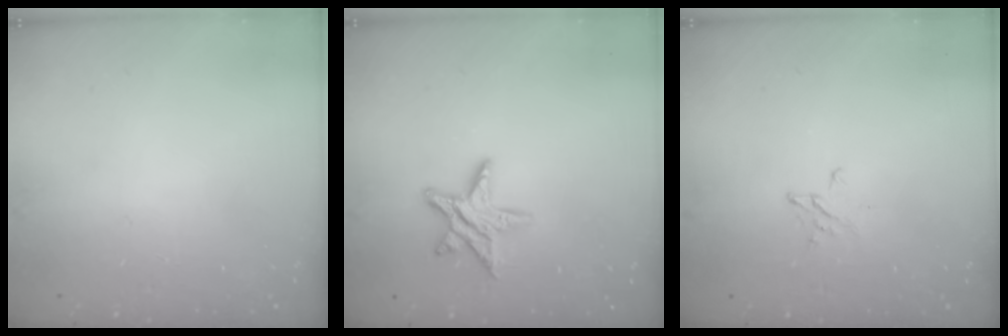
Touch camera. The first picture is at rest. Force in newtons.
{"total": 10.0, "press": 10.0, "slide": 0.3}
{"total": 2.1, "press": 2.1, "slide": 0.2}